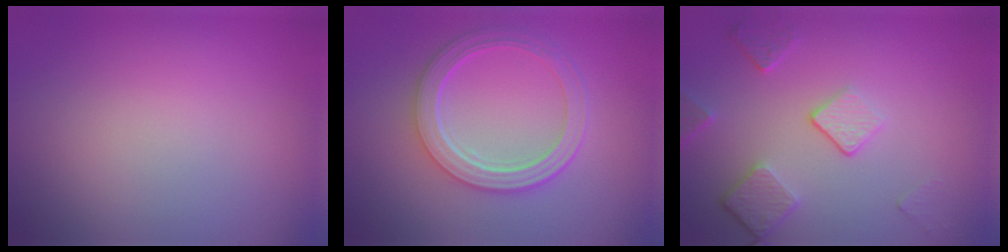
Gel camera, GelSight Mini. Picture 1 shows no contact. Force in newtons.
{"total": 5.2, "press": 4.0, "slide": 3.4}
{"total": 3.9, "press": 3.1, "slide": 2.4}